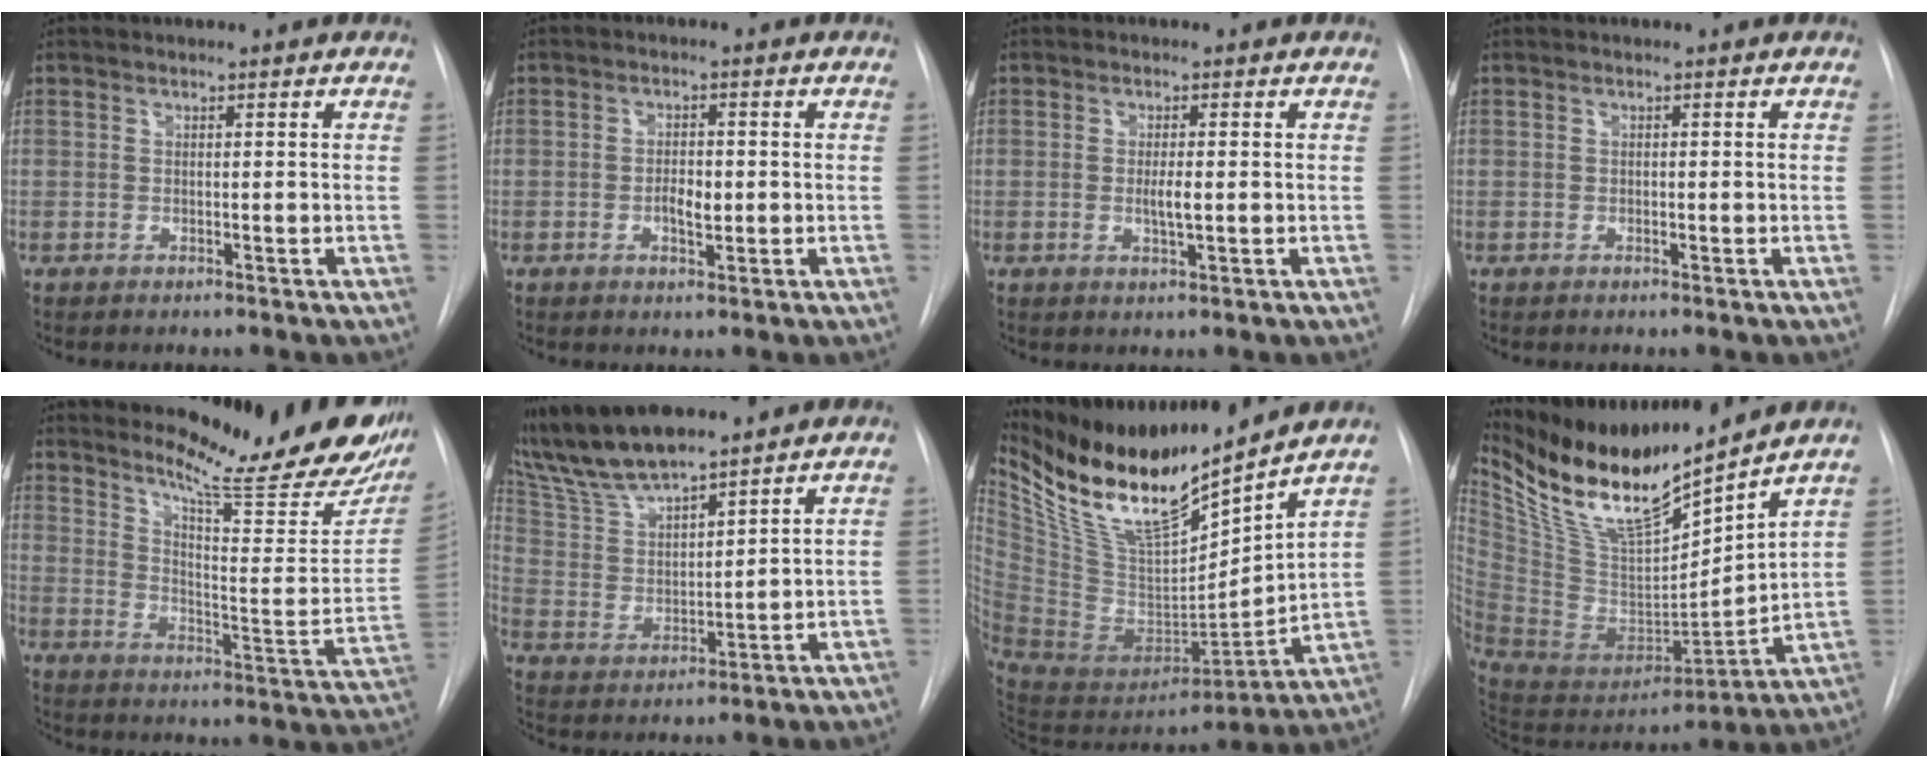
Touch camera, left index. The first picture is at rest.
{"total": 3.0, "force": [-0.6, 1.3, 2.6], "torque": [-0.043, 0.000, -0.008]}
{"total": 2.5, "force": [-0.2, 0.4, 2.4], "torque": [-0.045, -0.005, -0.004]}
{"total": 0.0}
{"total": 23.6, "force": [19.9, 2.4, 12.5], "torque": [-0.185, -0.102, 0.255]}
{"total": 11.4, "force": [10.2, 1.1, 4.9], "torque": [-0.108, 0.010, 0.205]}
{"total": 22.0, "force": [17.5, 3.9, 12.9], "torque": [-0.239, -0.024, 0.330]}
{"total": 20.3, "force": [16.4, 3.0, 11.5], "torque": [-0.214, -0.021, 0.318]}